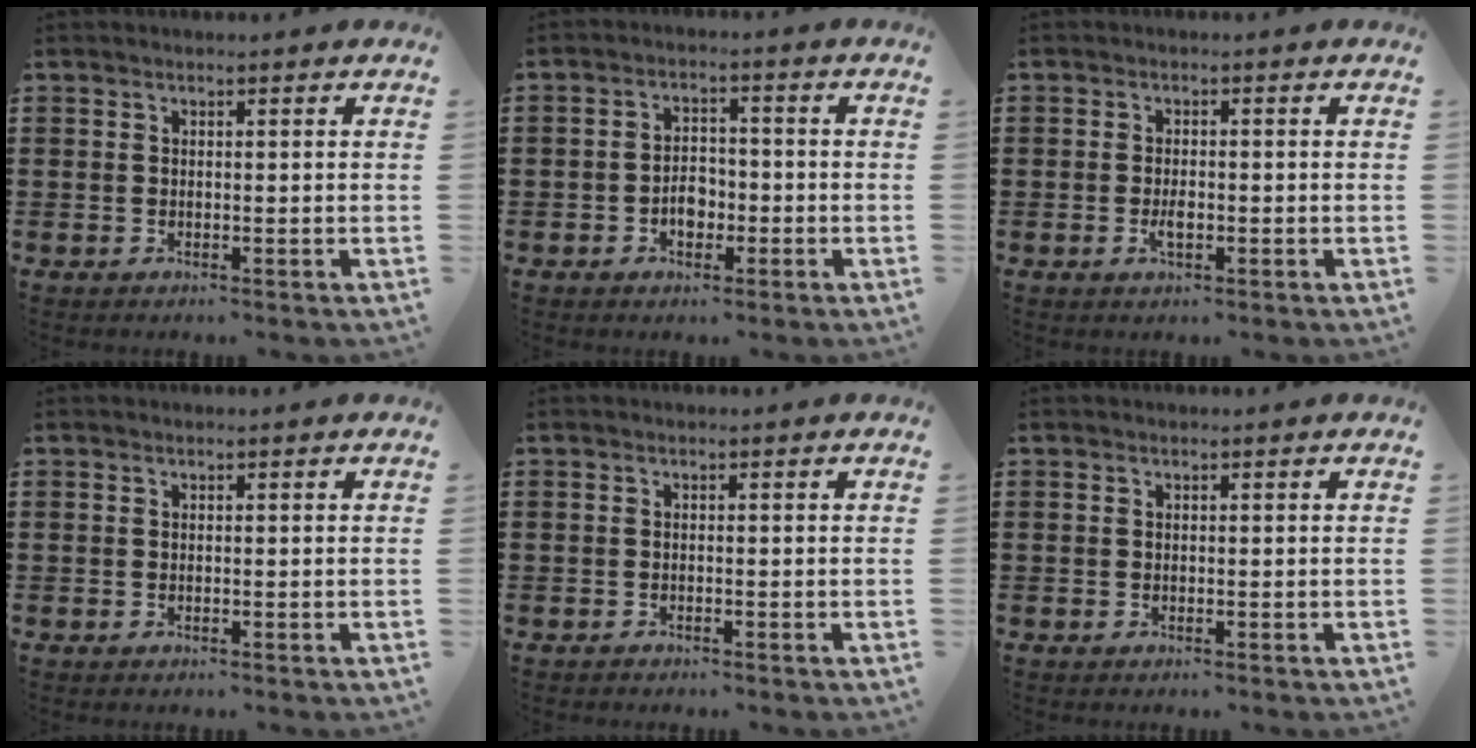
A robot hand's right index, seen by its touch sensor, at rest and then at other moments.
{"total": 3.8, "force": [-1.3, 2.6, 2.4], "torque": [-0.030, -0.001, -0.029]}
{"total": 2.2, "force": [-0.6, 0.9, 2.0], "torque": [-0.037, 0.000, -0.011]}
{"total": 0.0}
{"total": 0.6, "force": [-0.6, 0.1, -0.1], "torque": [0.000, 0.001, -0.013]}
{"total": 0.0}